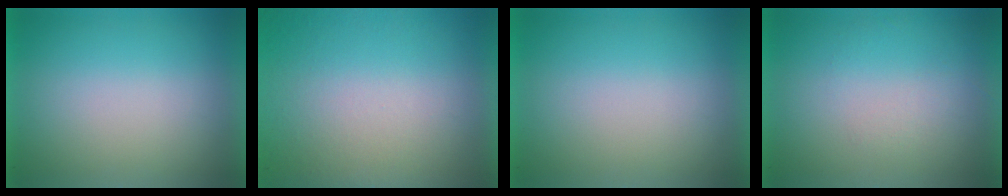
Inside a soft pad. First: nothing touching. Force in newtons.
{"total": 9.5}
{"total": 0.0}
{"total": 1.2}